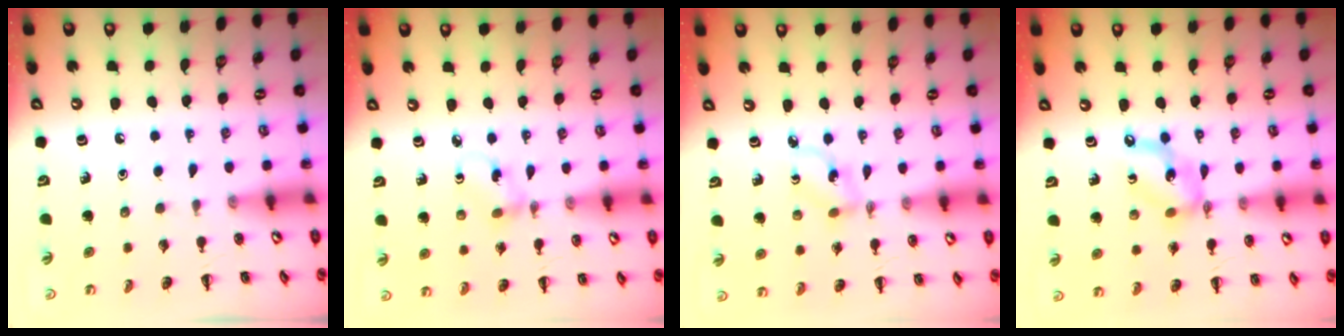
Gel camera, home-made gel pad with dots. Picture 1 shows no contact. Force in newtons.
{"total": 2.8, "press": 2.8, "slide": 0.7}
{"total": 2.3, "press": 2.2, "slide": 0.5}
{"total": 9.2, "press": 8.9, "slide": 2.2}